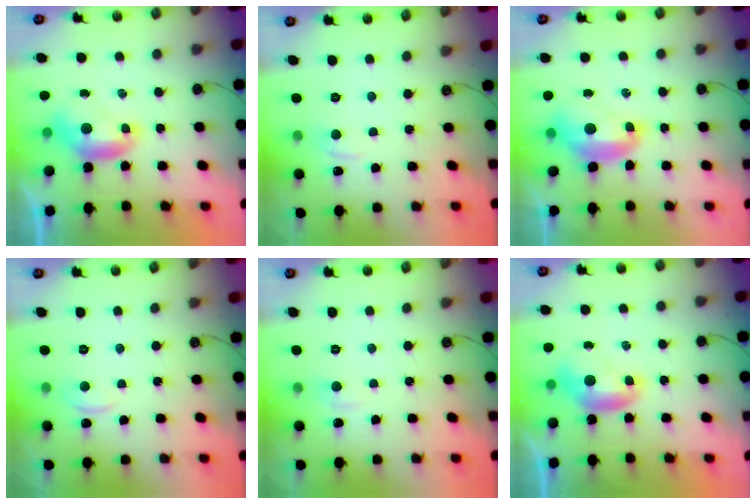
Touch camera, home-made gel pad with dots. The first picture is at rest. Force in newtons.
{"total": 1.2, "press": 1.2, "slide": 0.3}
{"total": 2.7, "press": 2.6, "slide": 0.8}
{"total": 2.5, "press": 2.5, "slide": 0.2}
{"total": 1.3, "press": 1.1, "slide": 0.6}
{"total": 0.0}